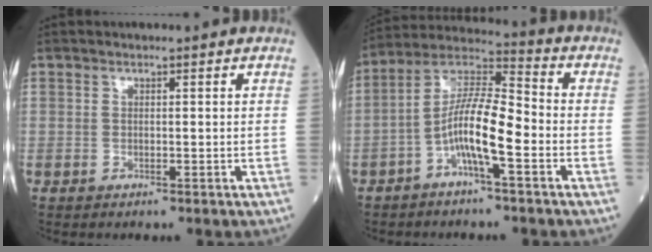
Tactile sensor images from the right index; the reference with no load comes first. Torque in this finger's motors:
{"motor_torque": [1.18, -0.96, 0.33, 0.16]}